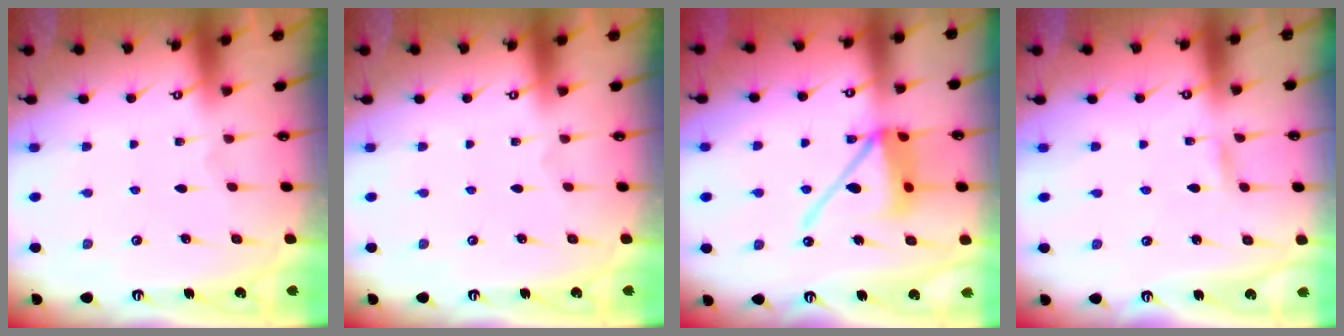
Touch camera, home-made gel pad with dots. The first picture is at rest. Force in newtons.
{"total": 0.0}
{"total": 13.4, "press": 13.3, "slide": 1.8}
{"total": 1.9, "press": 1.9, "slide": 0.1}